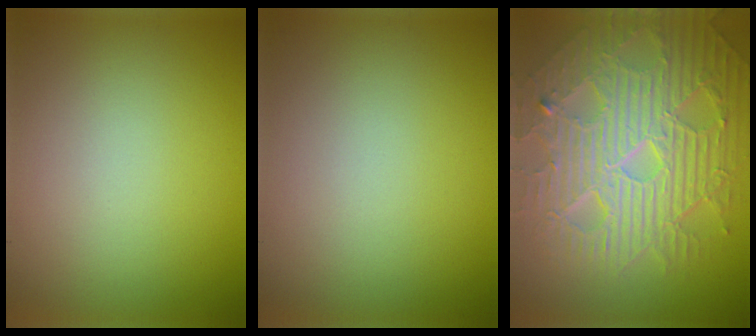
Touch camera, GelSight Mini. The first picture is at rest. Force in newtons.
{"total": 0.0}
{"total": 10.7, "press": 7.0, "slide": 8.1}